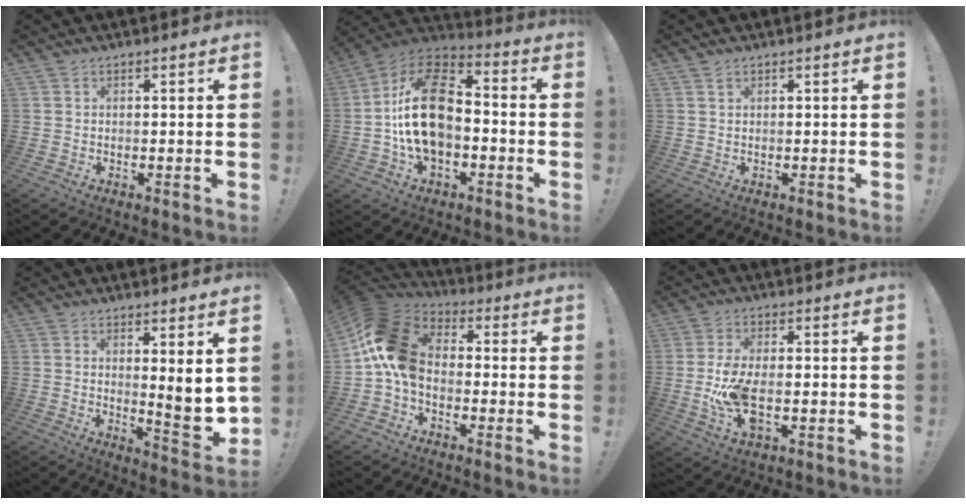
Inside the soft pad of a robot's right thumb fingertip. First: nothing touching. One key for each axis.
{"total": 21.0, "fx": -1.8, "fy": 13.8, "fz": 15.7, "tx": -0.285, "ty": 0.036, "tz": -0.023}
{"total": 1.0, "fx": 0.7, "fy": 0.5, "fz": 0.4, "tx": -0.007, "ty": 0.000, "tz": 0.013}
{"total": 6.8, "fx": 2.1, "fy": 0.7, "fz": 6.4, "tx": -0.071, "ty": -0.037, "tz": 0.033}
{"total": 15.1, "fx": -0.7, "fy": 10.5, "fz": 10.9, "tx": -0.201, "ty": 0.020, "tz": -0.011}
{"total": 10.5, "fx": -1.9, "fy": 4.8, "fz": 9.1, "tx": -0.177, "ty": -0.012, "tz": -0.033}